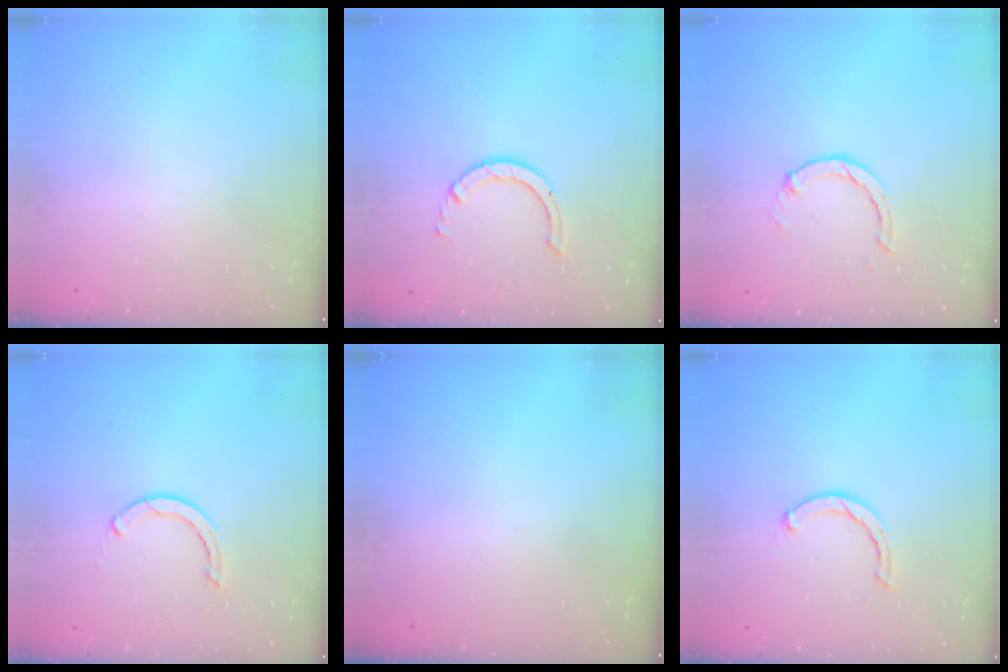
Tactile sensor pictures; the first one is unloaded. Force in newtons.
{"total": 3.6, "press": 3.6, "slide": 0.6}
{"total": 1.3, "press": 1.2, "slide": 0.3}
{"total": 2.4, "press": 2.4, "slide": 0.0}
{"total": 0.0}
{"total": 1.5, "press": 1.5, "slide": 0.3}